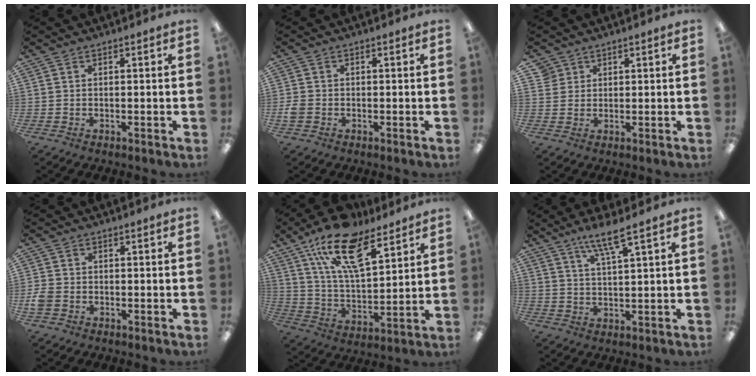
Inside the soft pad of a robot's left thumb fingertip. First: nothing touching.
{"total": 2.5, "force": [-0.8, 2.1, 1.3], "torque": [-0.020, 0.006, -0.012]}
{"total": 3.1, "force": [1.8, 2.5, 0.1], "torque": [-0.004, 0.001, 0.033]}
{"total": 3.2, "force": [-1.0, 2.6, 1.6], "torque": [-0.024, 0.008, -0.017]}
{"total": 19.6, "force": [12.0, 8.4, 13.0], "torque": [-0.227, -0.048, 0.209]}
{"total": 6.5, "force": [4.7, 0.2, 4.4], "torque": [-0.098, -0.013, 0.081]}